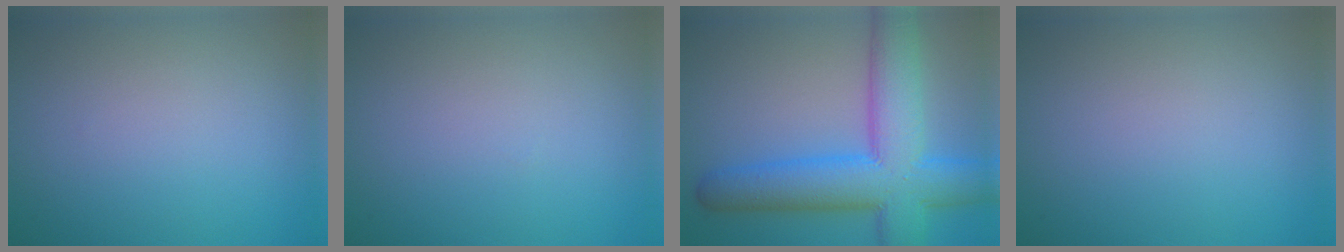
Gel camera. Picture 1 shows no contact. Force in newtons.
{"total": 0.0}
{"total": 10.9, "press": 10.9, "slide": 0.2}
{"total": 0.0}